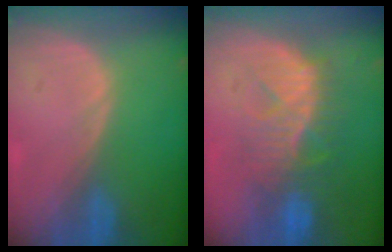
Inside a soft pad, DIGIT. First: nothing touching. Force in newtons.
{"total": 9.3, "press": 8.8, "slide": 3.0}